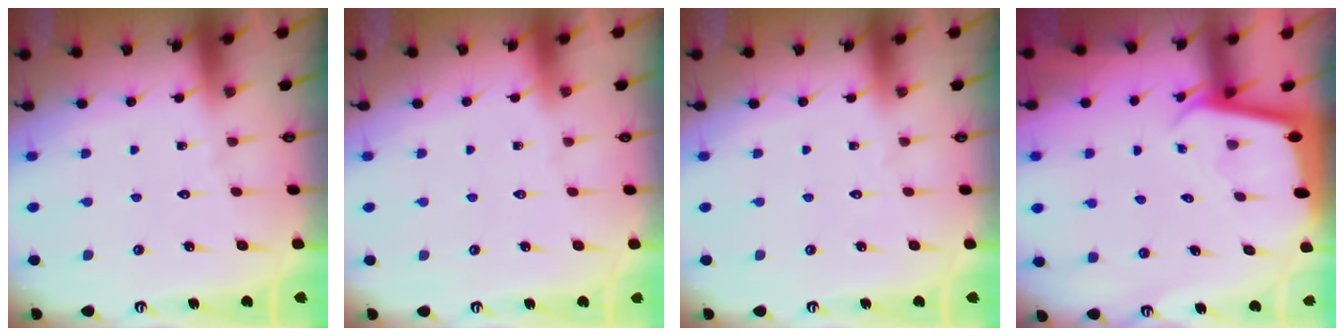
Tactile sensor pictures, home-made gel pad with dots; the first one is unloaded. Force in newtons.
{"total": 0.6, "press": 0.5, "slide": 0.2}
{"total": 0.0}
{"total": 2.7, "press": 2.7, "slide": 0.2}